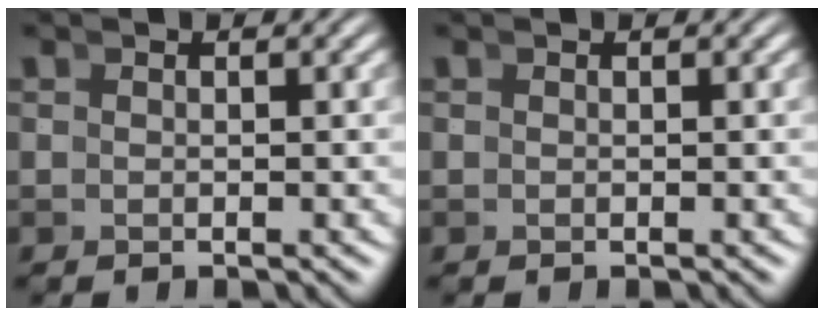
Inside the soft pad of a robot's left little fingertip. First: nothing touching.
{"total": 0.0}